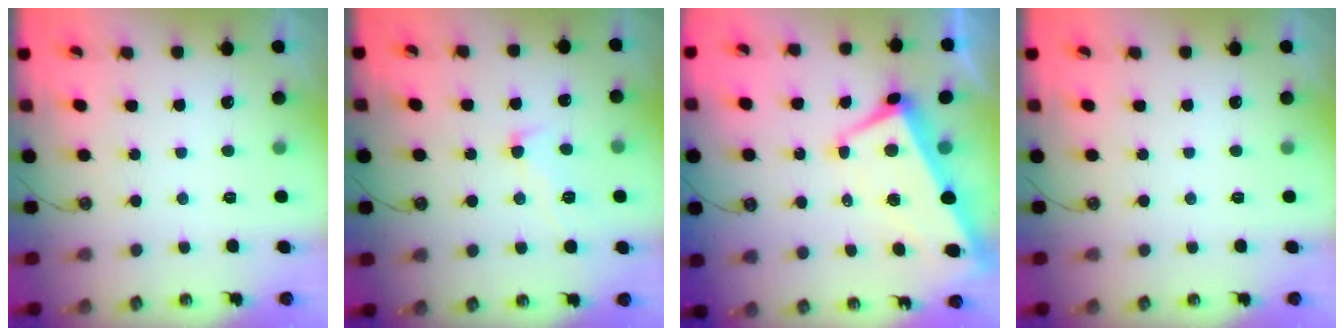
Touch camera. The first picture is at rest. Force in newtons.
{"total": 1.0, "press": 0.3, "slide": 0.9}
{"total": 1.8, "press": 1.1, "slide": 1.3}
{"total": 0.0}